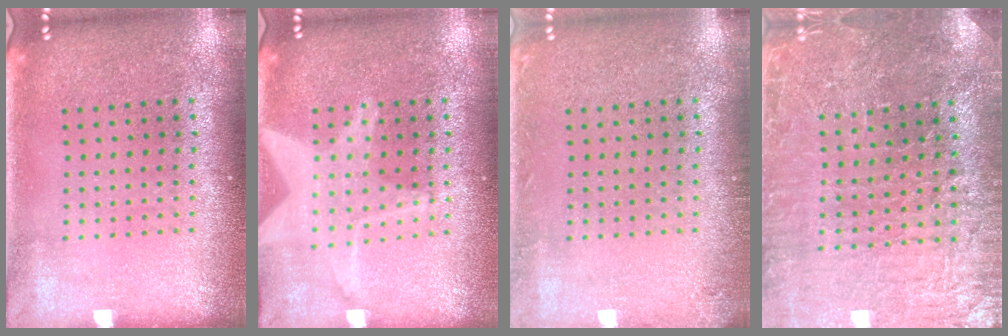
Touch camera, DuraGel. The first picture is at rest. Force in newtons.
{"total": 1.8, "press": 1.8, "slide": 0.1}
{"total": 1.1, "press": 1.1, "slide": 0.1}
{"total": 3.3, "press": 3.3, "slide": 0.4}